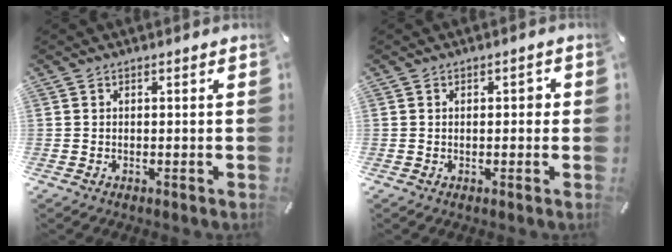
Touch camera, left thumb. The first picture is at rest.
{"total": 1.7, "force": [0.2, 0.9, 1.5], "torque": [-0.012, 0.002, -0.003]}